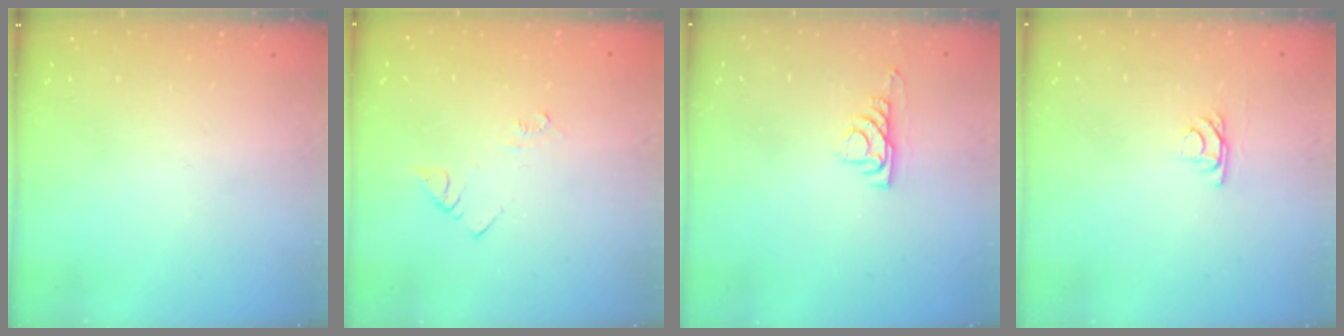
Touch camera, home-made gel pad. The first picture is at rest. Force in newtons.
{"total": 4.1, "press": 4.1, "slide": 0.4}
{"total": 5.0, "press": 4.9, "slide": 0.7}
{"total": 3.8, "press": 3.8, "slide": 0.4}